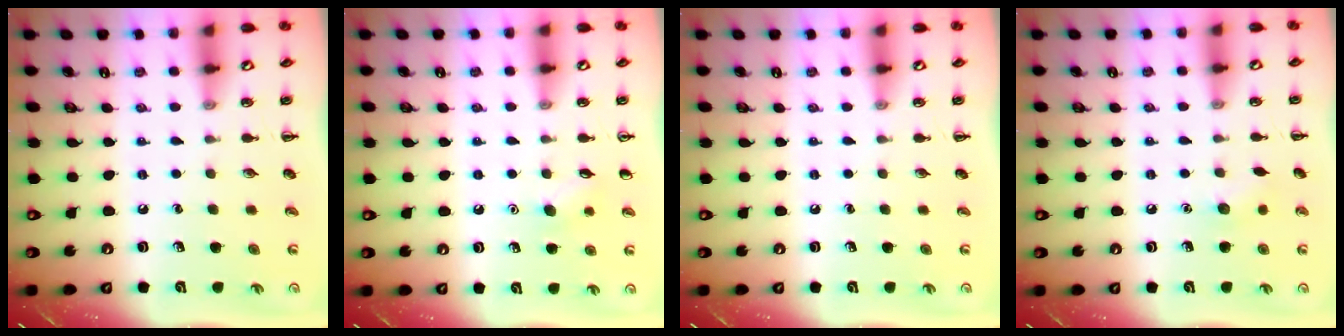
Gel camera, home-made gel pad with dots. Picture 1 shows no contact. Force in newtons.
{"total": 6.0, "press": 5.8, "slide": 1.7}
{"total": 0.0}
{"total": 5.8, "press": 5.6, "slide": 1.6}